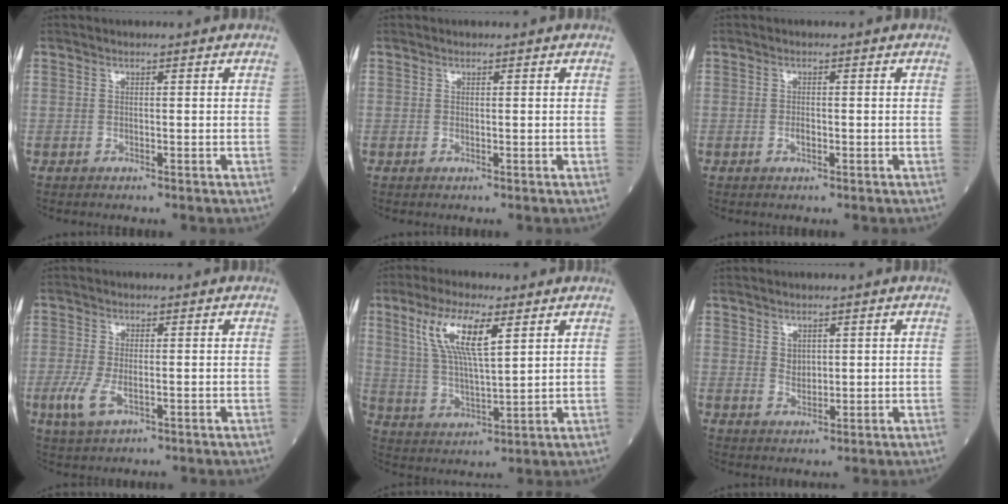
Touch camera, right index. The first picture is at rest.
{"total": 0.0}
{"total": 1.2, "force": [-0.4, 0.5, 1.0], "torque": [-0.020, 0.000, -0.008]}
{"total": 4.7, "force": [-1.5, 1.9, 4.0], "torque": [-0.094, -0.010, -0.026]}
{"total": 10.0, "force": [4.5, 2.1, 8.7], "torque": [-0.176, 0.007, 0.089]}
{"total": 2.1, "force": [0.9, 1.5, 1.1], "torque": [-0.022, -0.001, 0.022]}